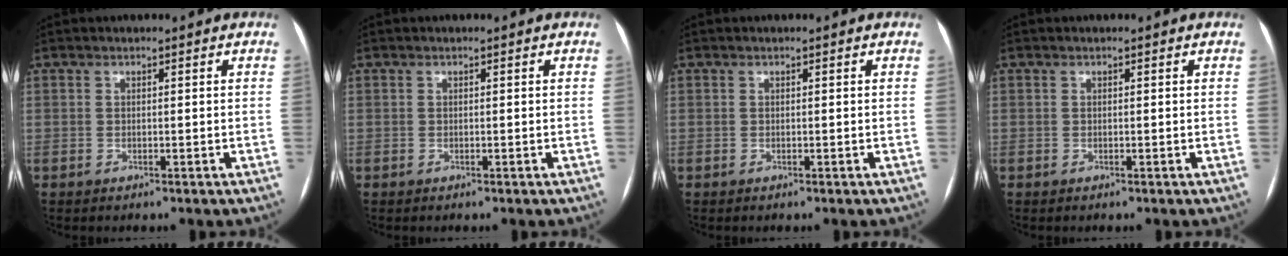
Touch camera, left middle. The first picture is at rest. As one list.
[{"total": 0.0}, {"total": 0.0}, {"total": 0.0}]